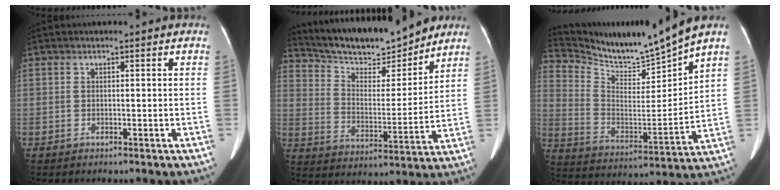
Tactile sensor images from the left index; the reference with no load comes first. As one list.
[{"total": 15.7, "force": [14.3, 2.7, 5.9], "torque": [-0.104, -0.007, 0.238]}, {"total": 12.2, "force": [11.6, -1.9, 3.2], "torque": [-0.075, -0.034, 0.222]}]